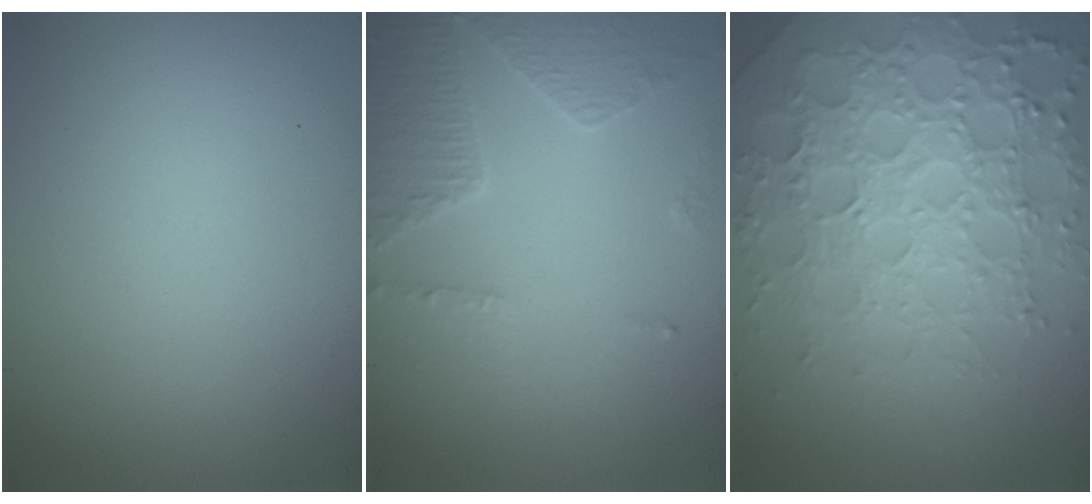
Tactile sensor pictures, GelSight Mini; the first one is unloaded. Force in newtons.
{"total": 4.4, "press": 3.3, "slide": 2.9}
{"total": 7.3, "press": 7.2, "slide": 1.6}